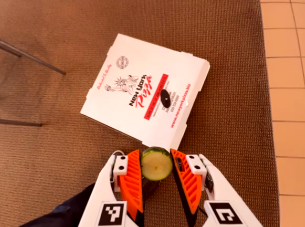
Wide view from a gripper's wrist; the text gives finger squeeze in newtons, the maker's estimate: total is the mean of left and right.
{"total": 7.2, "left": 7.2, "right": 7.3}